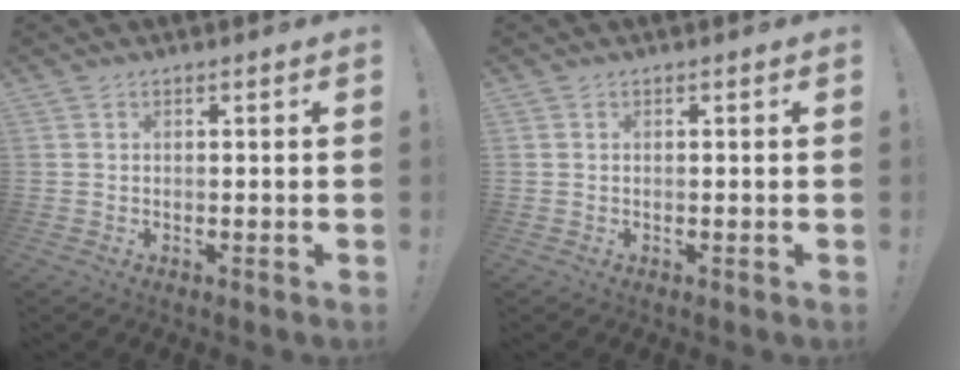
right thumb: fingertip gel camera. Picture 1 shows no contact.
{"total": 0.0}